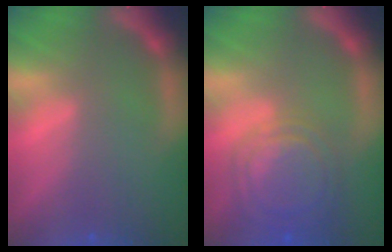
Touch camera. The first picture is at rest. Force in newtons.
{"total": 7.6}